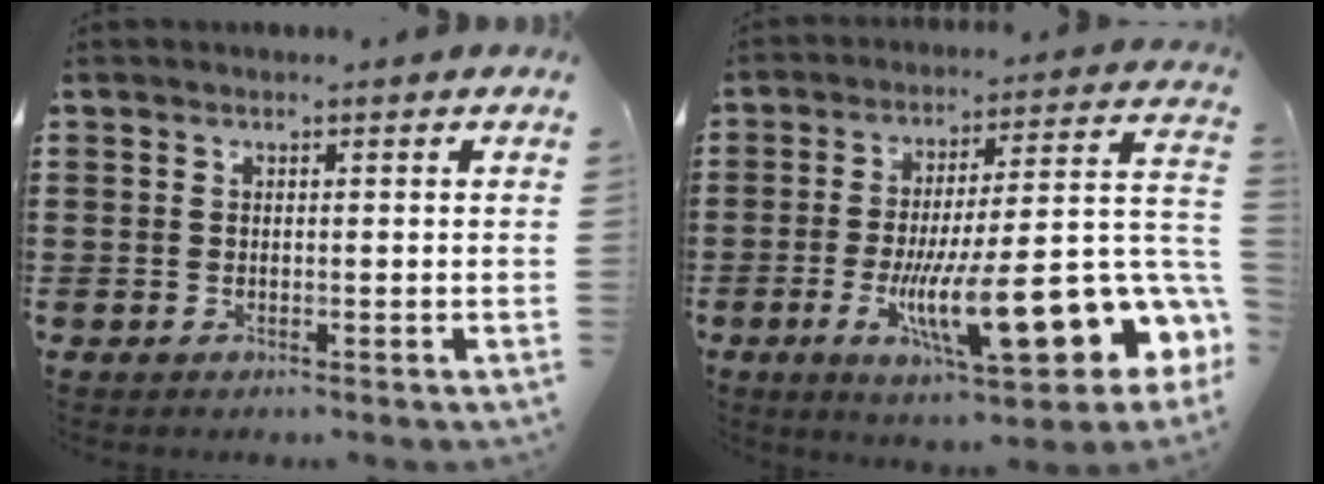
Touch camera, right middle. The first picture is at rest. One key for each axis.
{"total": 17.6, "fx": -5.0, "fy": 4.8, "fz": 16.2, "tx": -0.262, "ty": -0.025, "tz": -0.072}